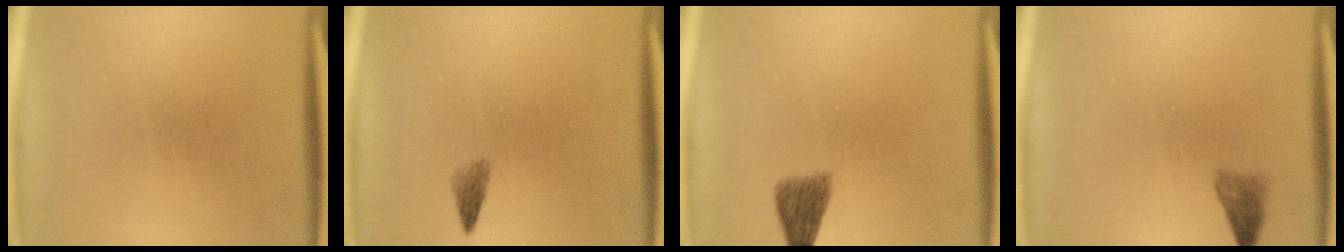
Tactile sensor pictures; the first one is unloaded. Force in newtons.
{"total": 1.5}
{"total": 3.7}
{"total": 1.9}